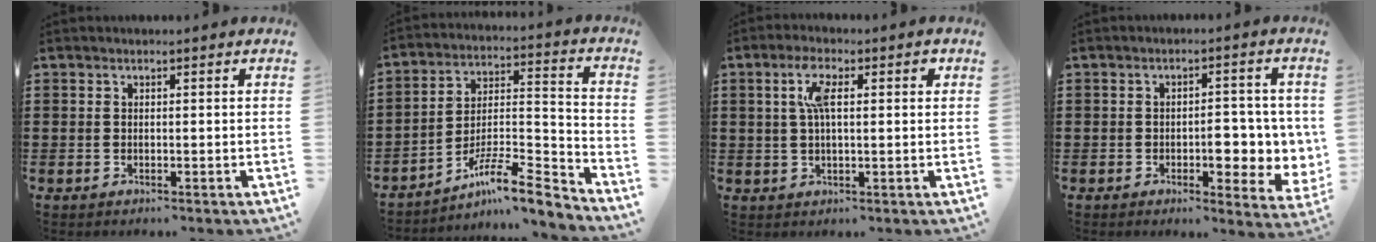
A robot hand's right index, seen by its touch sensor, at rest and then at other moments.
{"total": 9.1, "force": [-7.1, 2.0, 5.4], "torque": [-0.088, 0.009, -0.136]}
{"total": 5.4, "force": [1.6, 1.8, 4.9], "torque": [-0.095, 0.010, 0.022]}
{"total": 6.3, "force": [-1.0, 2.8, 5.6], "torque": [-0.065, -0.003, -0.025]}